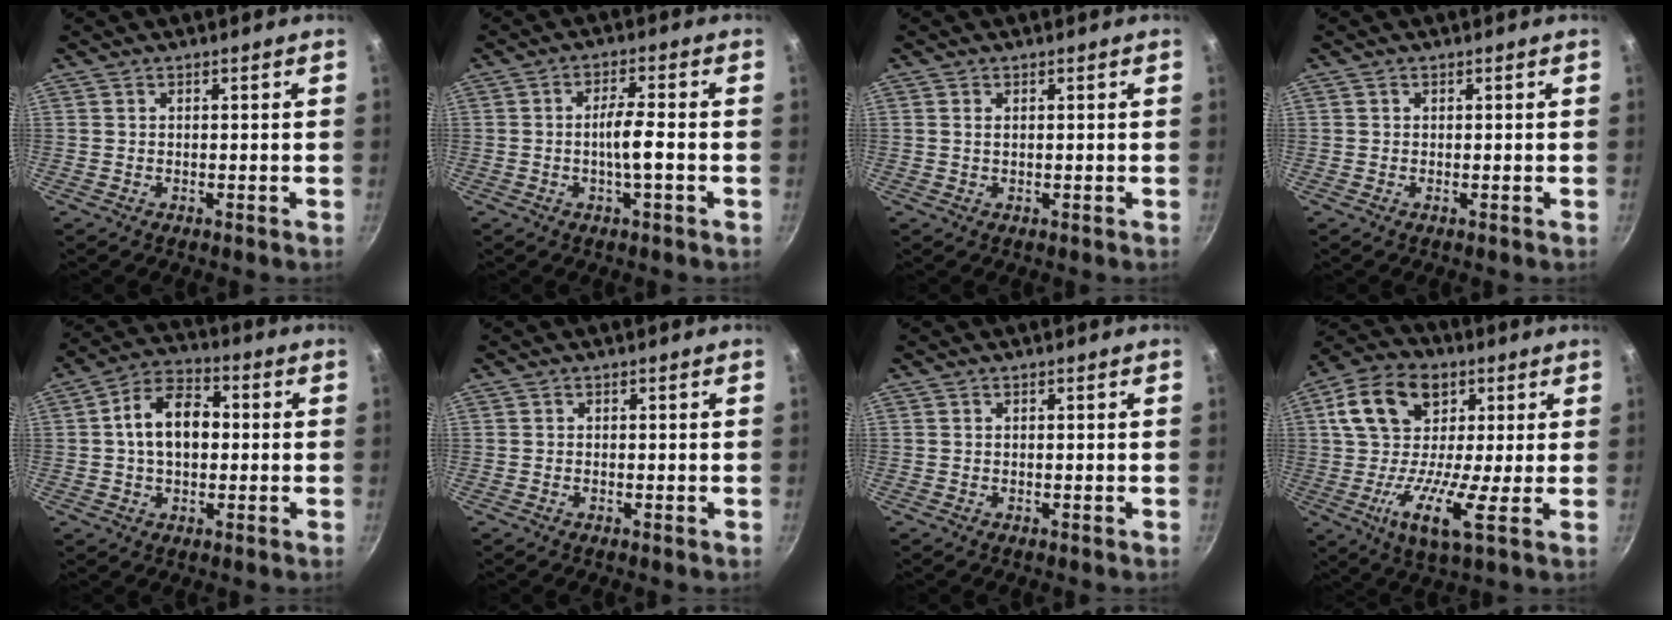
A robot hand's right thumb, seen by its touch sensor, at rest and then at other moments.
{"total": 5.1, "force": [-1.2, 0.6, 4.9], "torque": [-0.093, 0.015, -0.024]}
{"total": 1.0, "force": [0.3, 0.6, 0.7], "torque": [-0.013, 0.001, 0.005]}
{"total": 0.0}
{"total": 11.3, "force": [0.7, 7.4, 8.5], "torque": [-0.116, 0.029, -0.002]}
{"total": 0.0}
{"total": 0.0}
{"total": 16.5, "force": [1.6, 9.3, 13.5], "torque": [-0.229, 0.007, 0.000]}